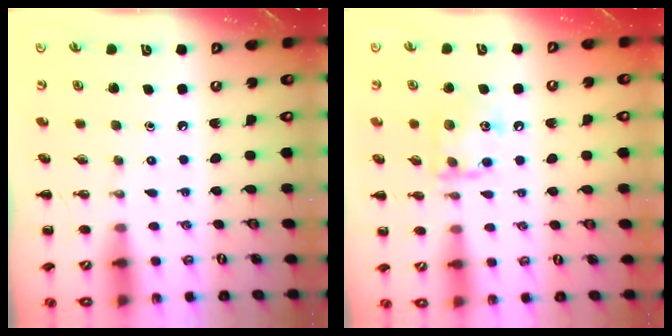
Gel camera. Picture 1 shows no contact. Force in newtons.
{"total": 11.8, "press": 11.8, "slide": 1.2}